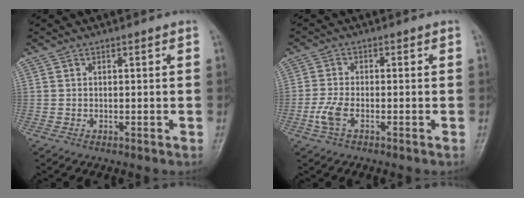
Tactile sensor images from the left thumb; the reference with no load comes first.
{"total": 4.0, "force": [-1.7, 1.7, 3.1], "torque": [-0.079, 0.007, -0.038]}